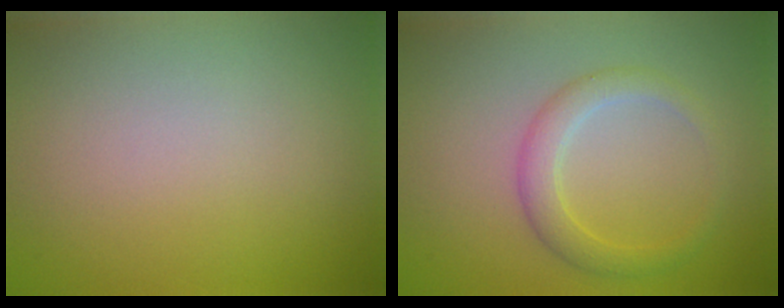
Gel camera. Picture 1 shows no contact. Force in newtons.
{"total": 2.6, "press": 2.6, "slide": 0.1}